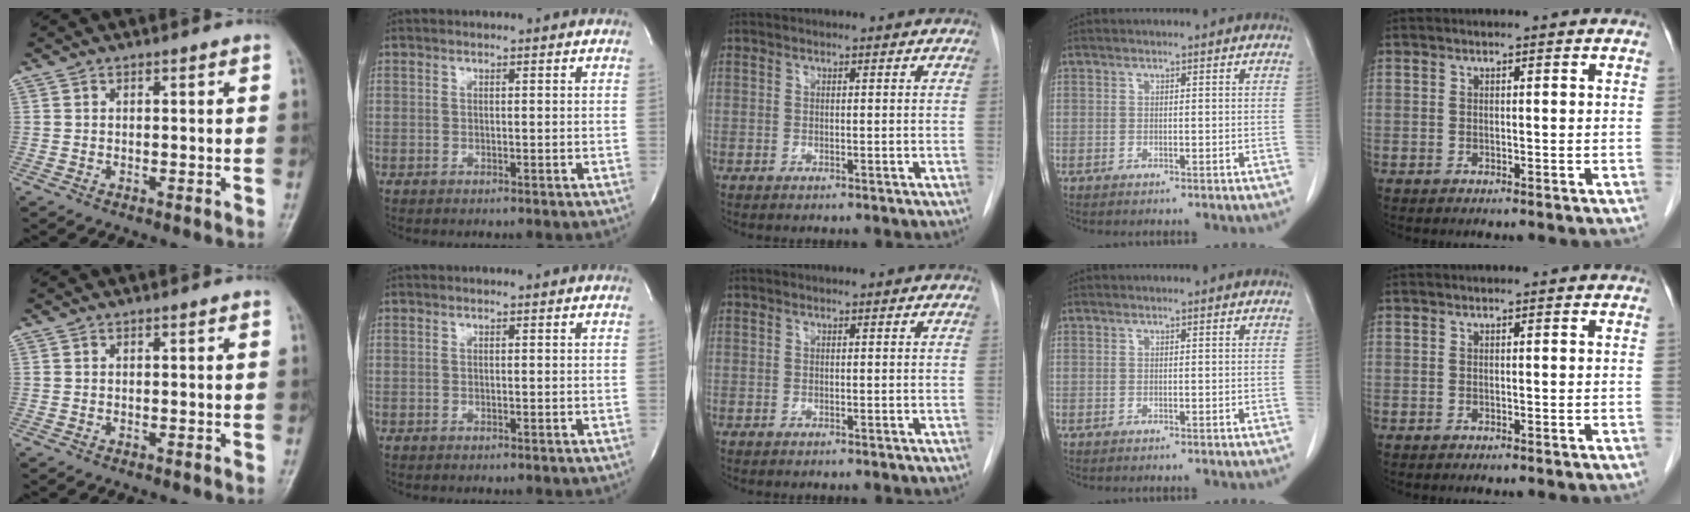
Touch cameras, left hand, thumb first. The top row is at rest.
{}